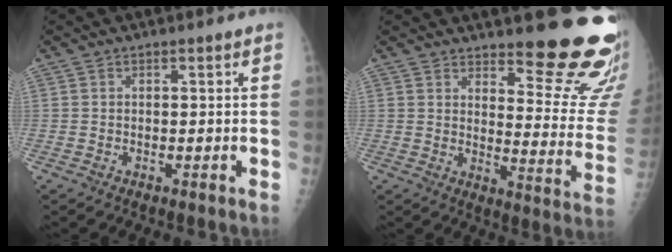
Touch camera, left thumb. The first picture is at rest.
{"total": 16.8, "force": [13.2, 3.9, 9.6], "torque": [-0.079, -0.127, 0.166]}